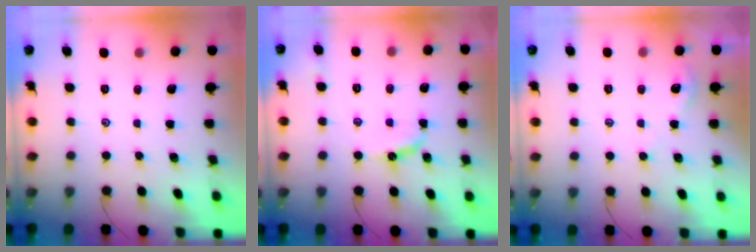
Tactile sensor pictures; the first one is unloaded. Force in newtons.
{"total": 9.0, "press": 9.0, "slide": 0.8}
{"total": 1.6, "press": 1.5, "slide": 0.3}